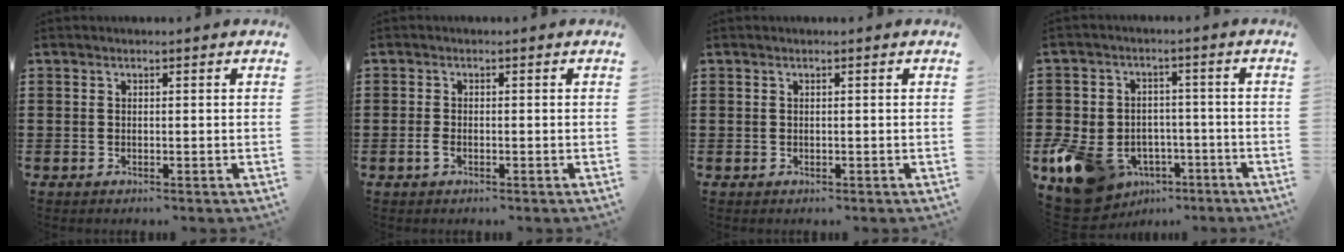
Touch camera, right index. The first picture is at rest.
{"total": 1.2, "force": [-0.6, 0.6, 0.9], "torque": [-0.026, -0.002, -0.013]}
{"total": 0.0}
{"total": 9.8, "force": [-5.0, 7.1, 4.6], "torque": [-0.135, 0.016, -0.092]}